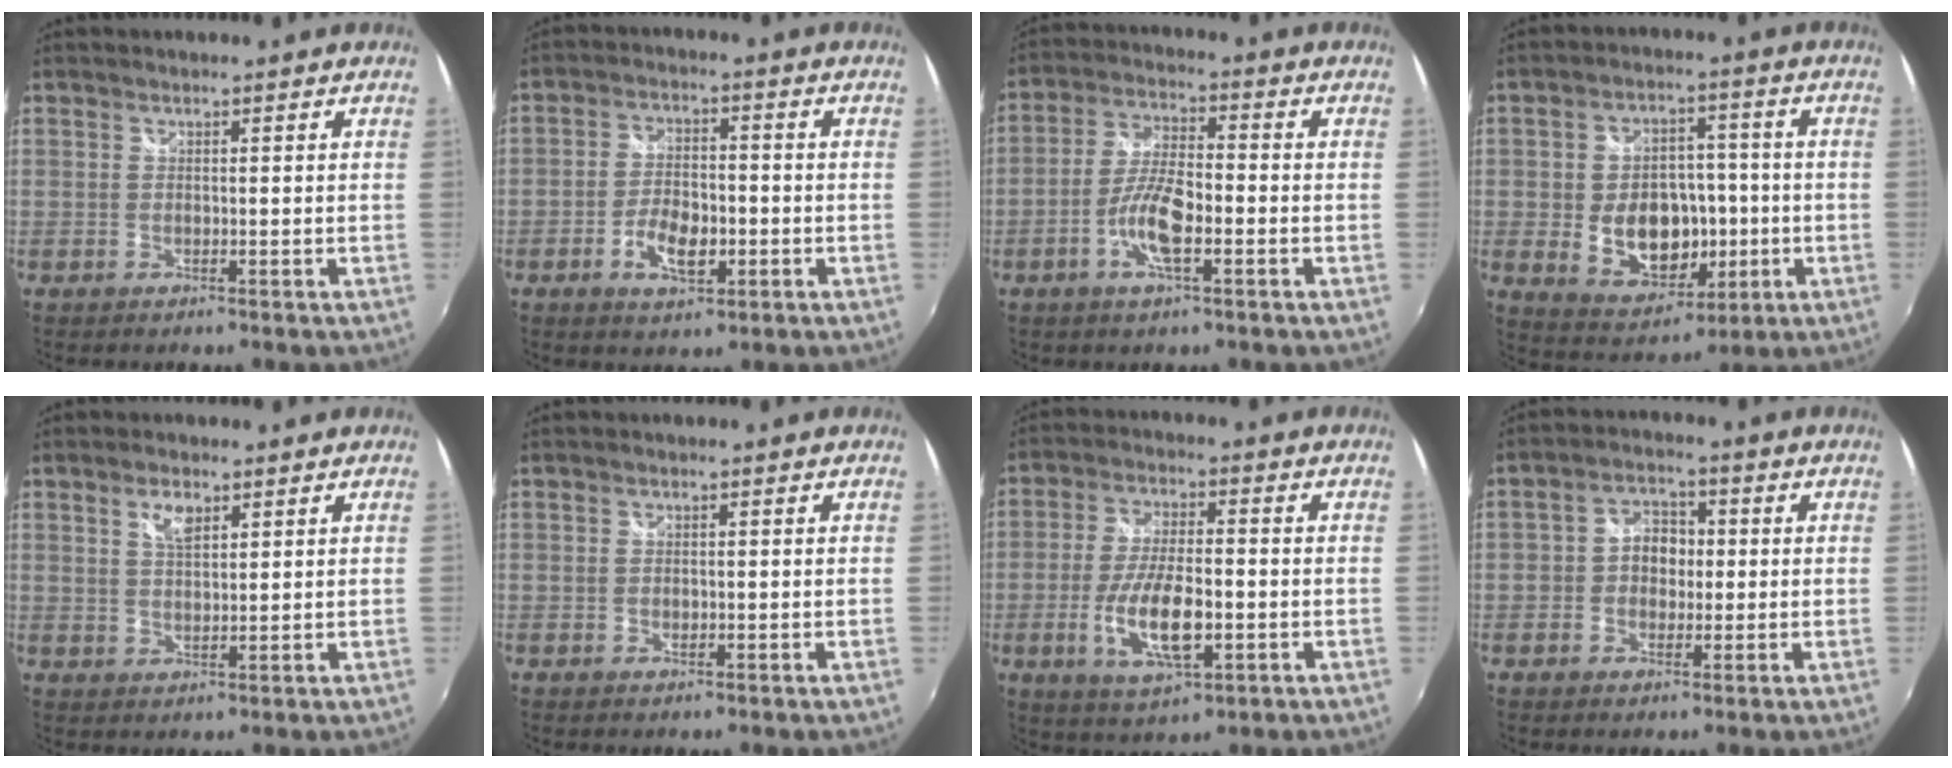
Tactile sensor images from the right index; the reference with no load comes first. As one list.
[{"total": 7.1, "force": [-2.7, 3.5, 5.6], "torque": [-0.116, 0.002, -0.044]}, {"total": 8.2, "force": [-3.1, 2.2, 7.3], "torque": [-0.150, 0.004, -0.062]}, {"total": 14.3, "force": [-2.5, 10.1, 9.8], "torque": [-0.205, 0.008, -0.018]}, {"total": 3.6, "force": [2.0, 1.6, 2.5], "torque": [-0.043, 0.002, 0.035]}, {"total": 0.8, "force": [-0.2, 0.6, 0.5], "torque": [-0.008, 0.000, -0.004]}, {"total": 11.6, "force": [-3.2, 4.1, 10.4], "torque": [-0.207, -0.010, -0.055]}, {"total": 5.4, "force": [-0.4, 4.5, 2.9], "torque": [-0.050, 0.016, -0.007]}]